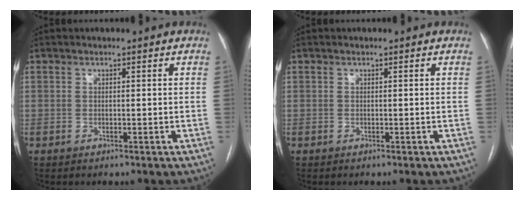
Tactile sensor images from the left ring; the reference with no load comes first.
{"total": 0.0}